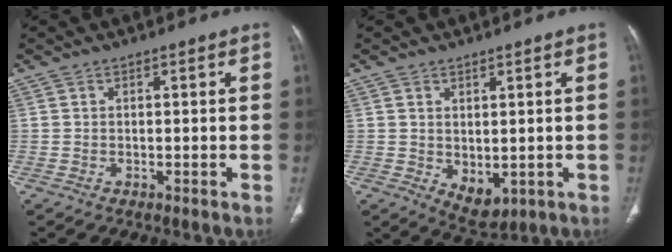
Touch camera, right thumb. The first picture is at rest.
{"total": 5.0, "force": [-0.4, 3.1, 3.9], "torque": [-0.049, -0.008, 0.016]}